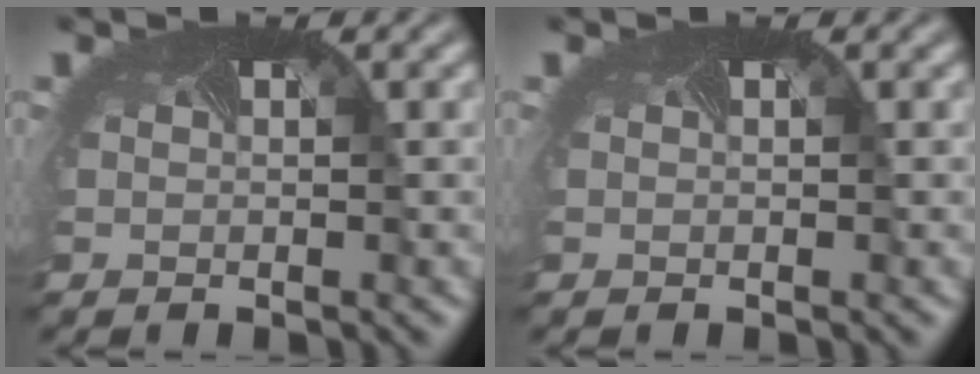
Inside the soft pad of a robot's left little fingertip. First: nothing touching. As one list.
[{"total": 0.0}]